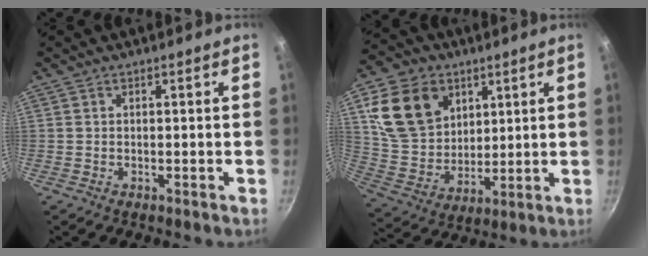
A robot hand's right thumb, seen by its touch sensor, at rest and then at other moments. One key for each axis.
{"total": 17.2, "fx": 6.9, "fy": 13.2, "fz": 8.7, "tx": -0.132, "ty": -0.019, "tz": 0.138}